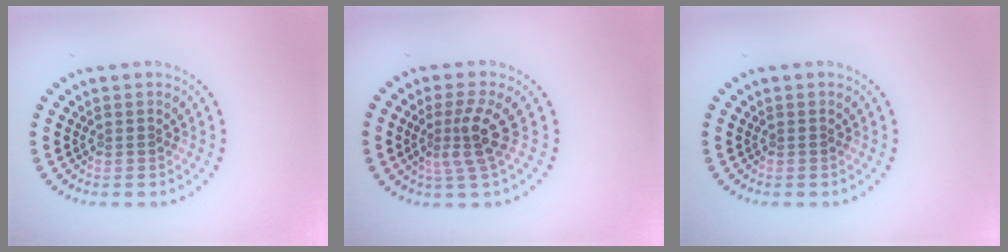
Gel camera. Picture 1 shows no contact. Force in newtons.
{"total": 3.2, "press": 2.2, "slide": 2.3}
{"total": 0.0}